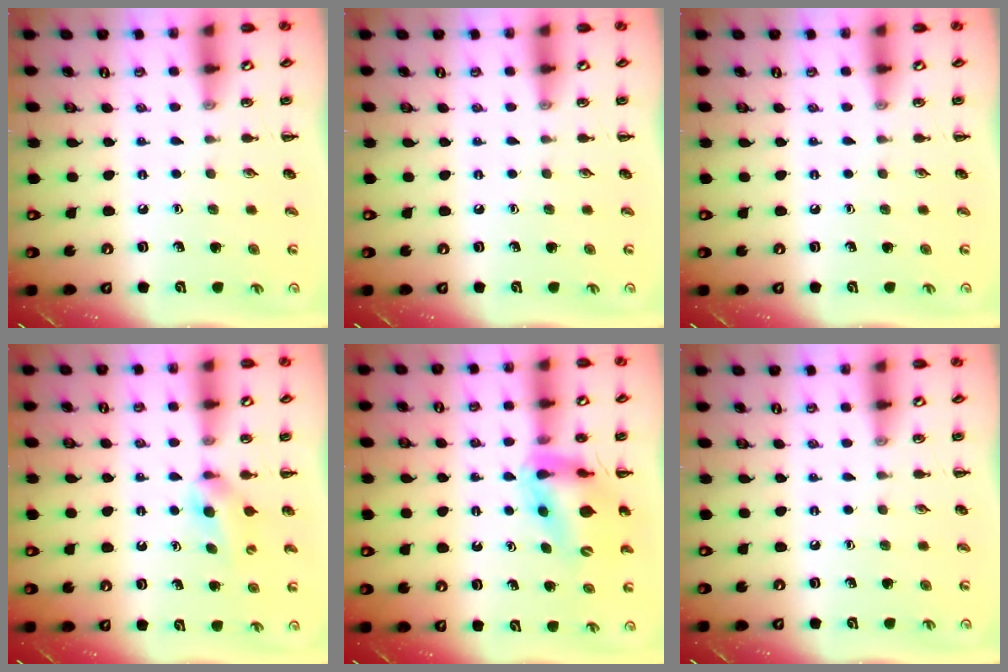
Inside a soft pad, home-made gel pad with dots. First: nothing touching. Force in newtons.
{"total": 0.0}
{"total": 0.0}
{"total": 3.9, "press": 3.7, "slide": 1.4}
{"total": 13.1, "press": 12.5, "slide": 3.8}
{"total": 0.0}